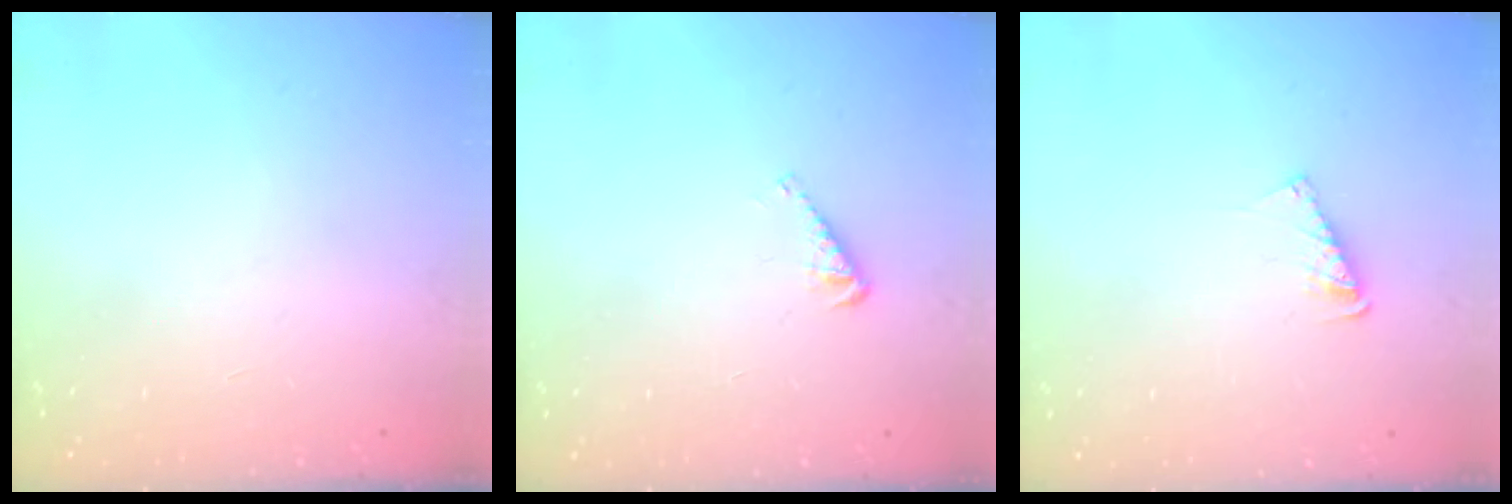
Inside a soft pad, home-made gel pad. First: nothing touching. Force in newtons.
{"total": 2.5, "press": 2.5, "slide": 0.1}
{"total": 5.2, "press": 5.2, "slide": 0.1}